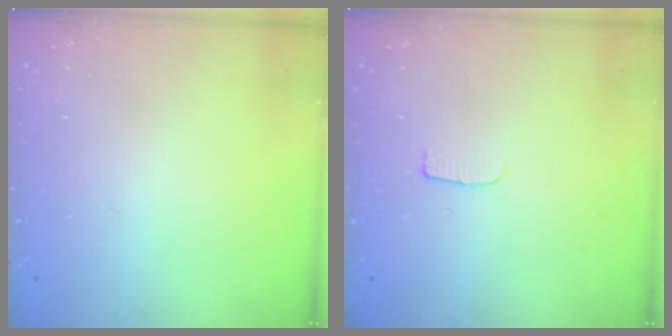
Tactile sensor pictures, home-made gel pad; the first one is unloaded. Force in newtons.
{"total": 4.5, "press": 4.4, "slide": 0.5}